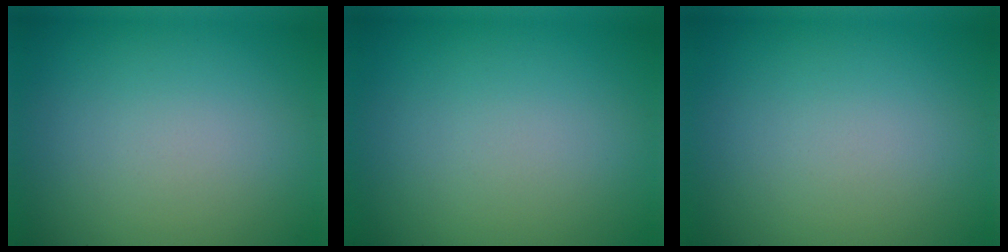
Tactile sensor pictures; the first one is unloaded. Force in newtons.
{"total": 0.0}
{"total": 0.0}